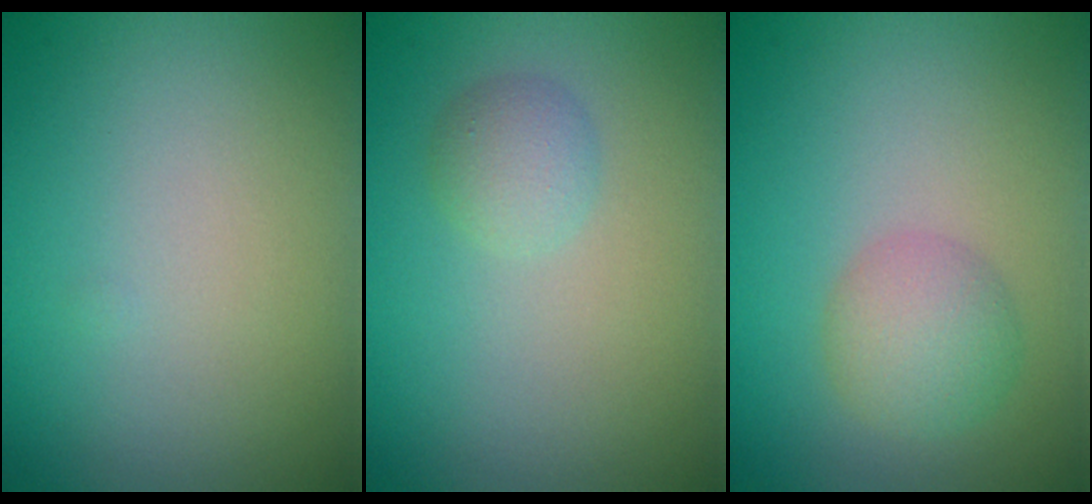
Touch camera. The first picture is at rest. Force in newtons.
{"total": 1.7, "press": 1.7, "slide": 0.1}
{"total": 2.9, "press": 2.9, "slide": 0.2}